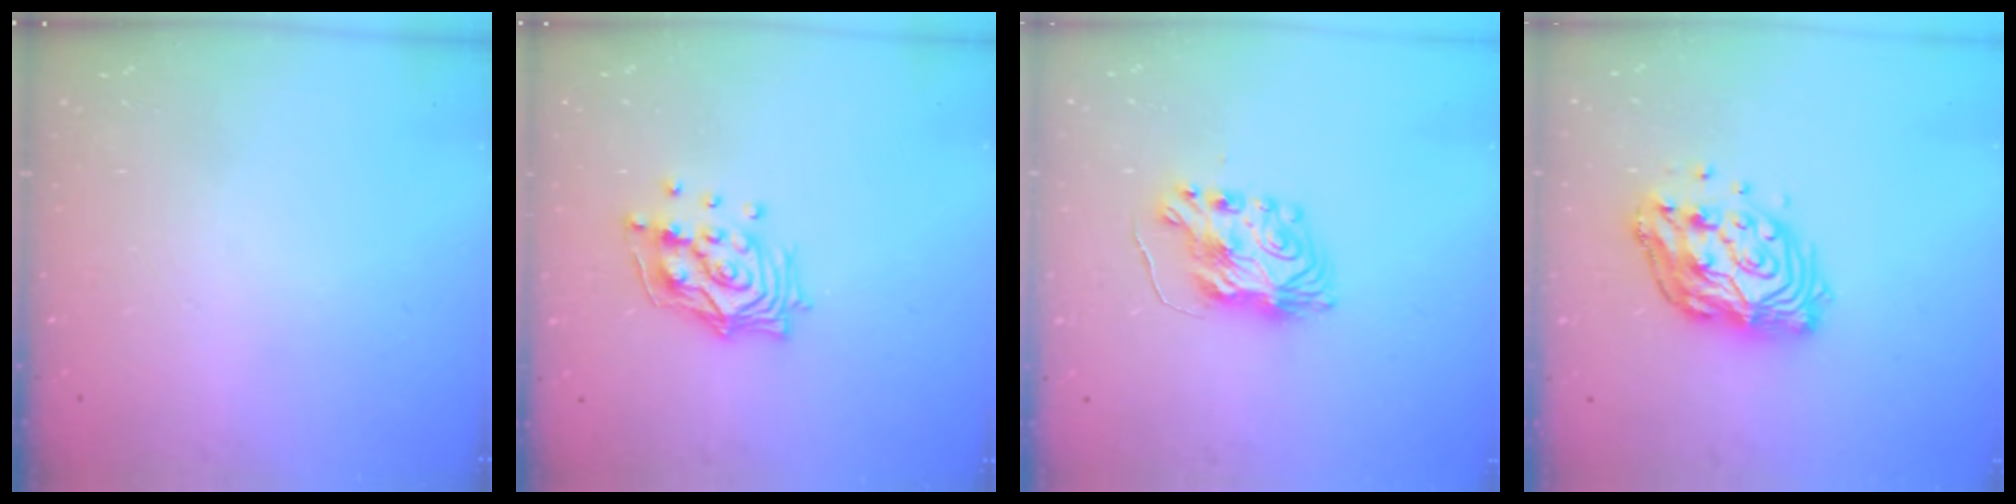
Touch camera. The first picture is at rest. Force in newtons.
{"total": 12.9, "press": 12.7, "slide": 2.2}
{"total": 8.6, "press": 8.5, "slide": 0.7}
{"total": 13.4, "press": 13.3, "slide": 1.6}